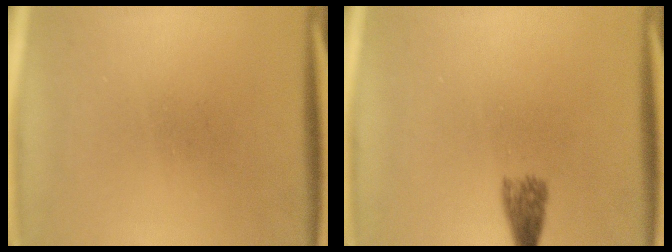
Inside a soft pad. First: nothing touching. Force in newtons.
{"total": 2.7}